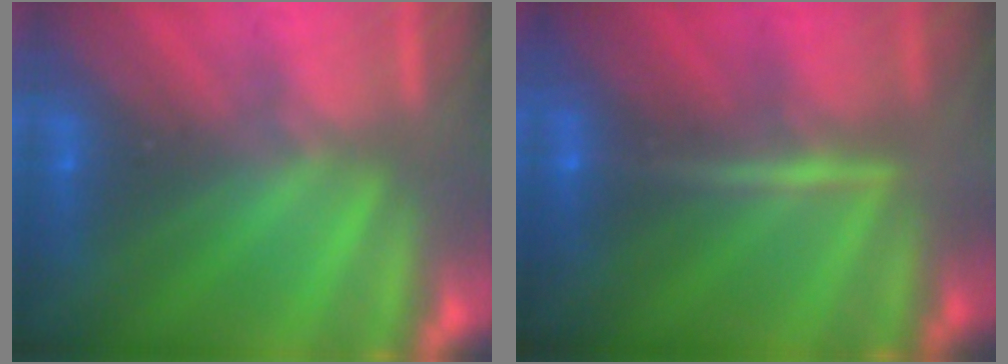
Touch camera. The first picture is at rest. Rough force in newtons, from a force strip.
{"total": 3.2}